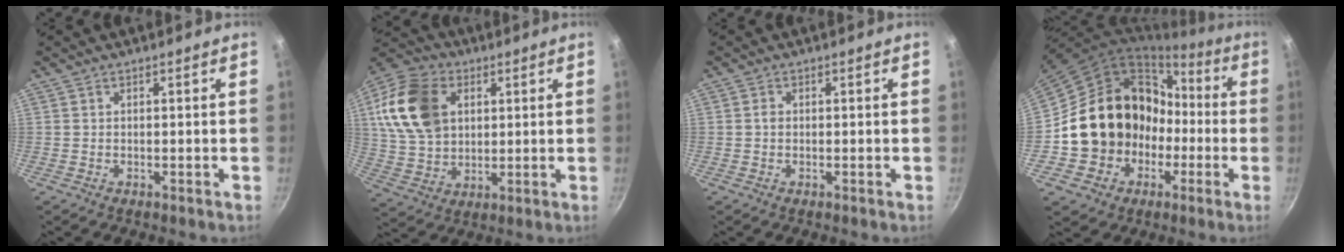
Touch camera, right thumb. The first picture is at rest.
{"total": 17.2, "force": [4.4, 12.4, 11.1], "torque": [-0.192, 0.001, 0.083]}
{"total": 1.0, "force": [-0.1, 0.8, 0.6], "torque": [-0.010, 0.004, -0.001]}
{"total": 18.4, "force": [-2.4, 16.4, 8.1], "torque": [-0.101, 0.058, -0.016]}